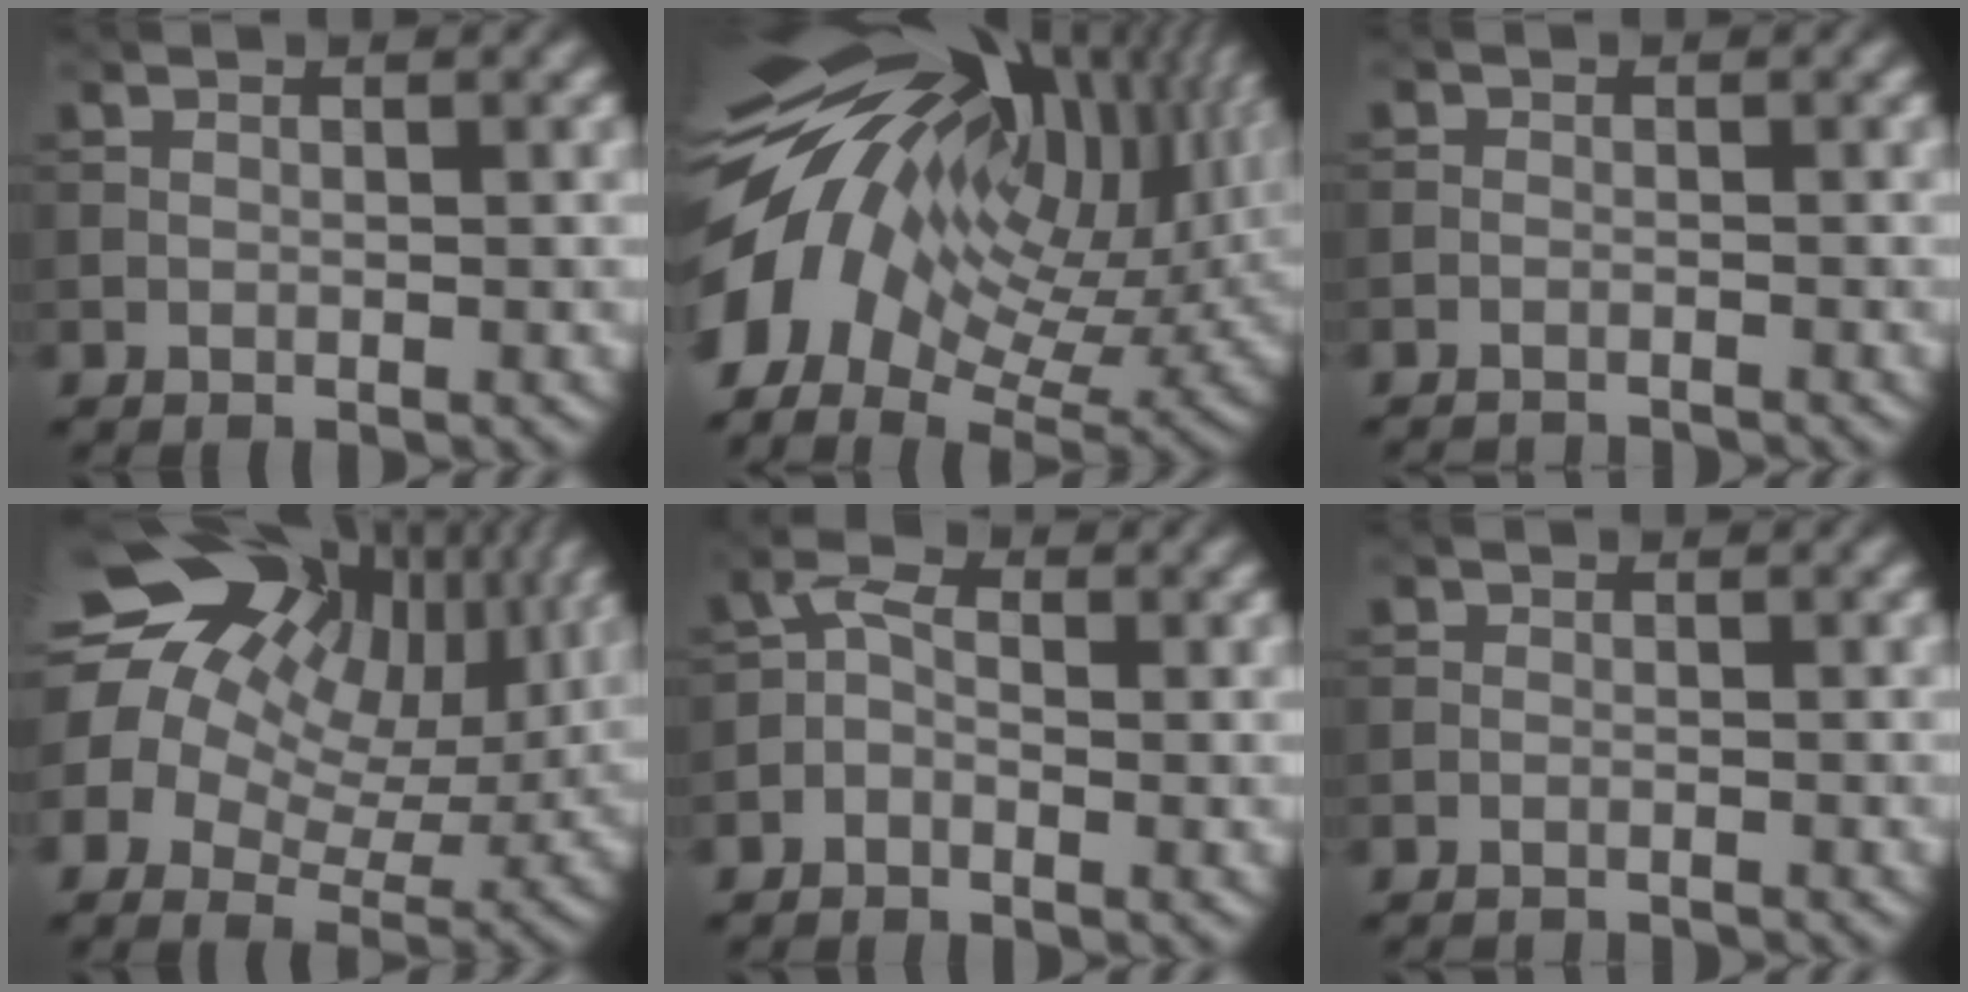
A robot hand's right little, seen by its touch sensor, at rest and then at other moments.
{"total": 16.7, "force": [1.2, 9.9, 13.4], "torque": [-0.258, -0.002, 0.024]}
{"total": 2.2, "force": [-2.2, 0.1, -0.1], "torque": [0.013, -0.010, -0.034]}
{"total": 17.1, "force": [6.7, 12.4, 9.7], "torque": [-0.208, 0.041, 0.114]}
{"total": 2.0, "force": [-1.2, 1.2, 1.0], "torque": [-0.012, 0.005, -0.028]}
{"total": 1.8, "force": [-1.8, 0.0, -0.2], "torque": [0.013, -0.008, -0.026]}